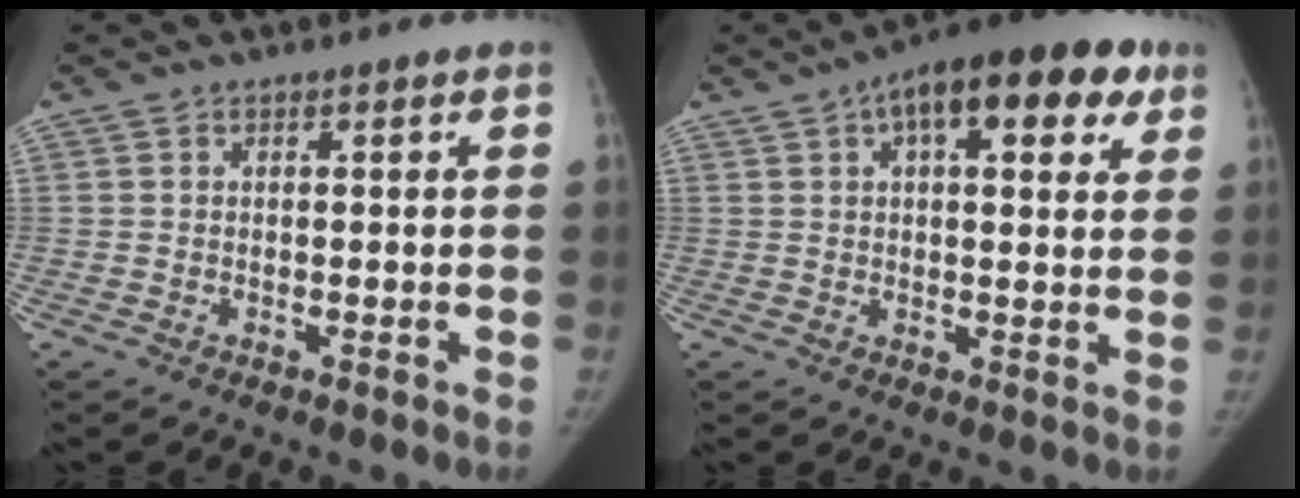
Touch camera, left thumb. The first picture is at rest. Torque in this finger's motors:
{"motor_torque": [0.36, 0.14, 1.37, -0.88, 0.30]}